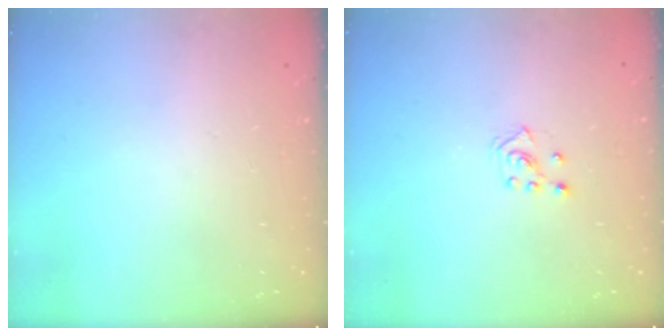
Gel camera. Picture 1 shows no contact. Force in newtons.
{"total": 2.8, "press": 2.7, "slide": 0.5}